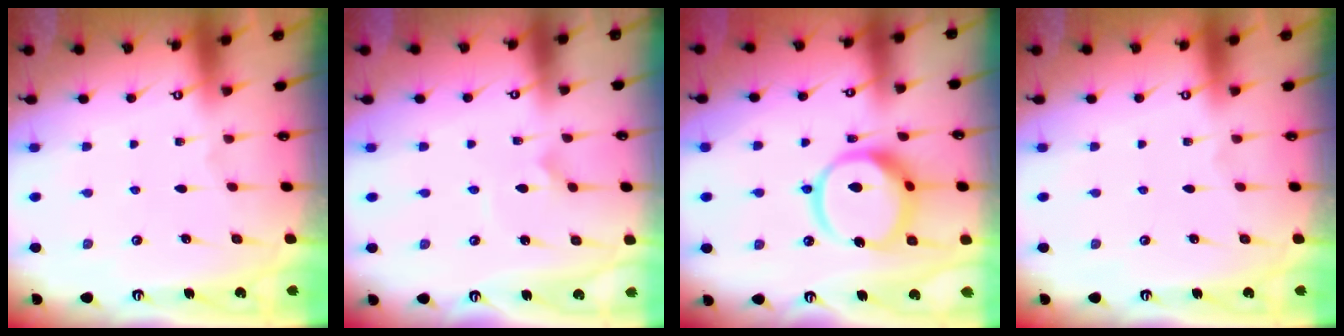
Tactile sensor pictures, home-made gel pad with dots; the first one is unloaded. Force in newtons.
{"total": 2.8, "press": 2.8, "slide": 0.2}
{"total": 14.4, "press": 14.3, "slide": 1.8}
{"total": 0.0}